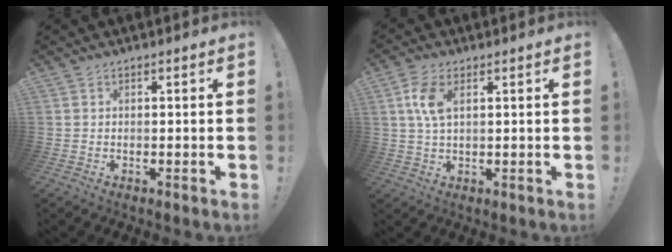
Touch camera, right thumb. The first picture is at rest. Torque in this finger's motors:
{"motor_torque": [0.06, 0.07, 0.66, -0.12, 0.05]}